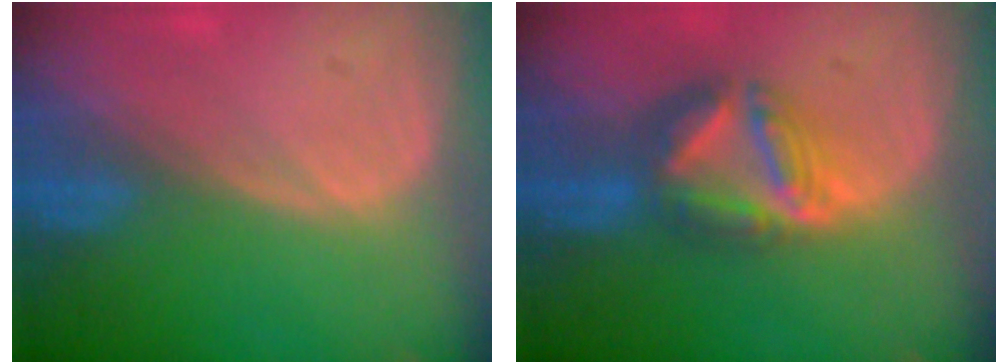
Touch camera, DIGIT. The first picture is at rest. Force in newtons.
{"total": 7.4, "press": 6.6, "slide": 3.4}